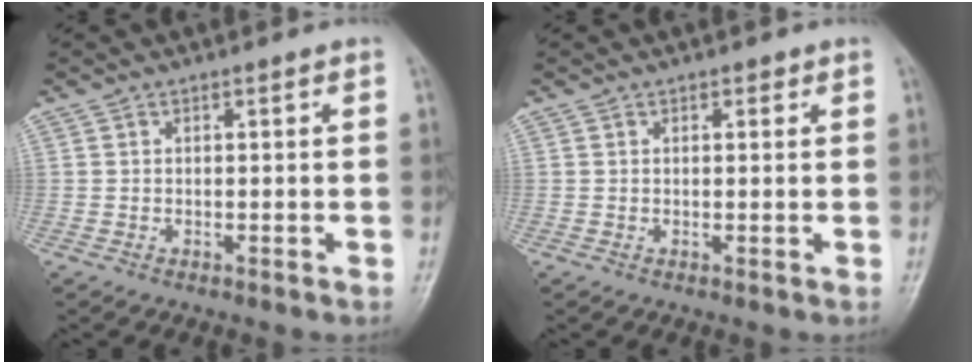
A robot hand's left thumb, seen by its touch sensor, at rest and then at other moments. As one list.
[{"total": 1.2, "force": [0.7, 0.7, 0.6], "torque": [0.002, -0.001, 0.006]}]